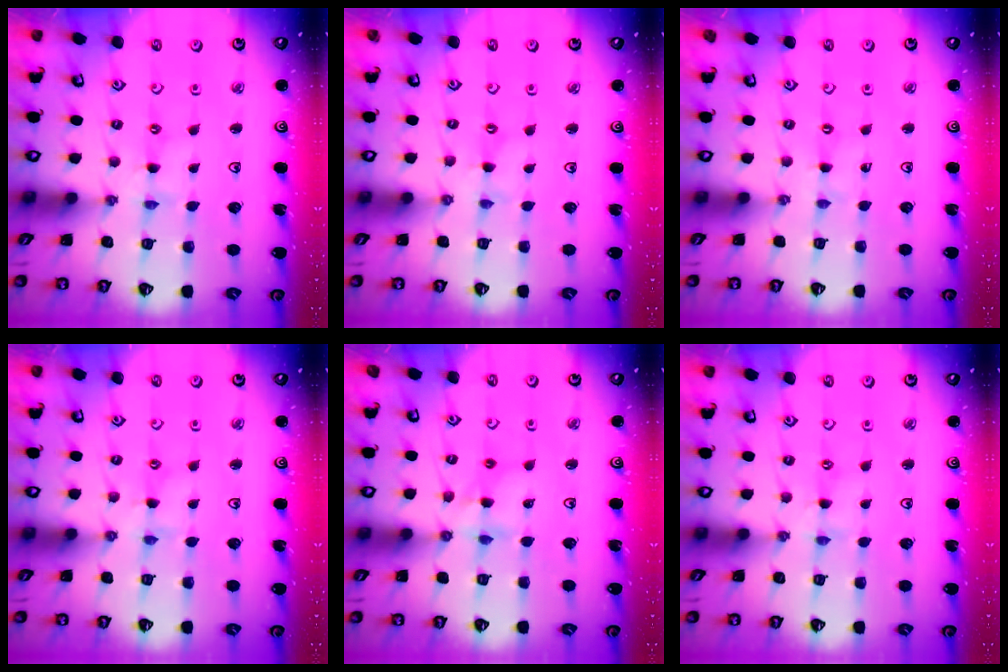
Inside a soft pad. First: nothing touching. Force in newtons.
{"total": 0.0}
{"total": 0.0}
{"total": 1.7, "press": 1.7, "slide": 0.3}
{"total": 6.2, "press": 6.1, "slide": 0.7}
{"total": 0.0}